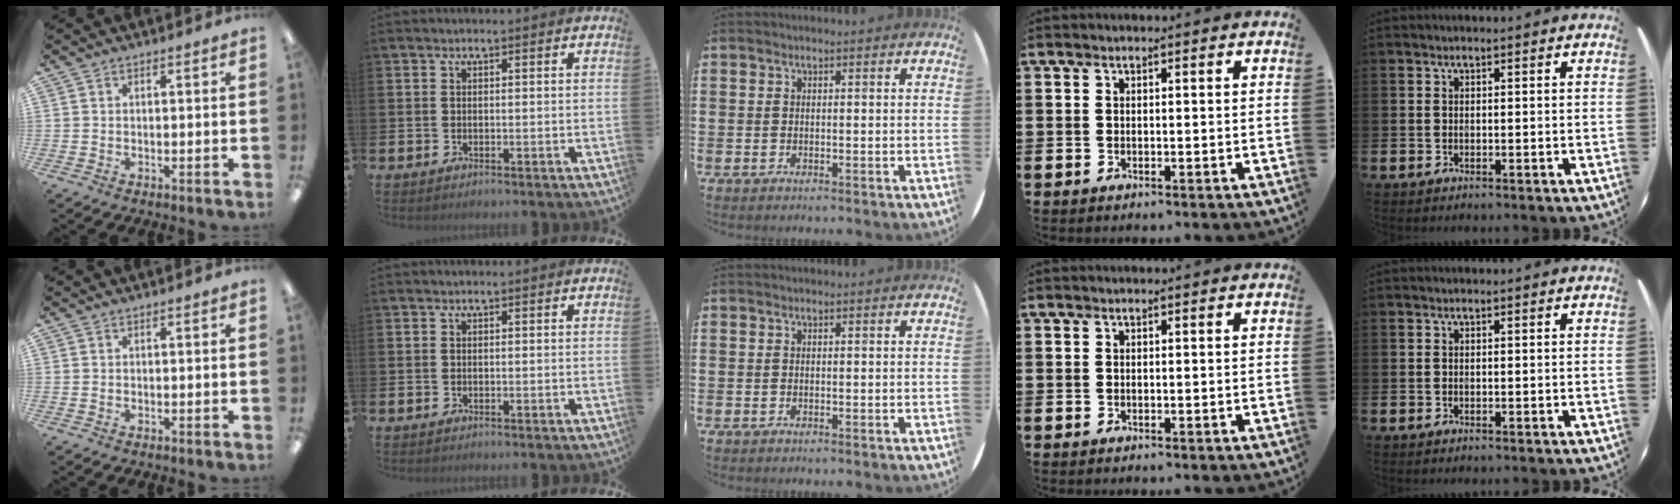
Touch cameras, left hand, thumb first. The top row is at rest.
{}